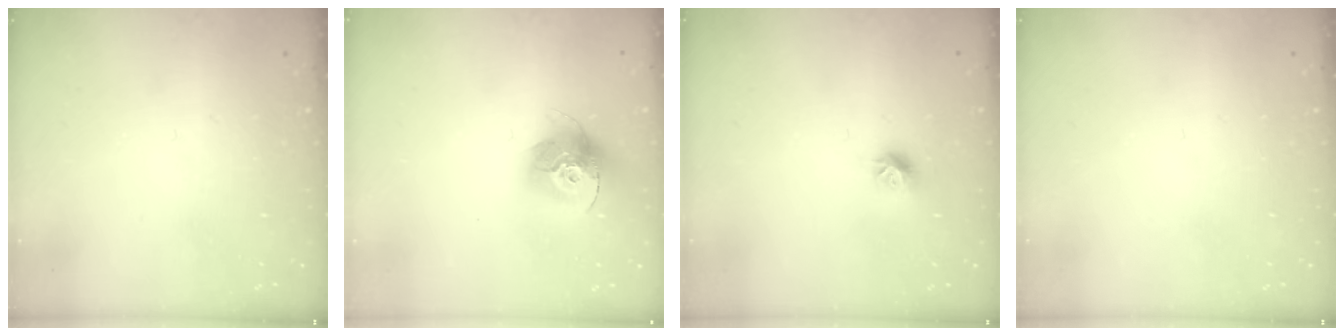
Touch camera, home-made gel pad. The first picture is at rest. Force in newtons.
{"total": 15.2, "press": 15.2, "slide": 1.5}
{"total": 8.0, "press": 7.9, "slide": 0.6}
{"total": 0.0}